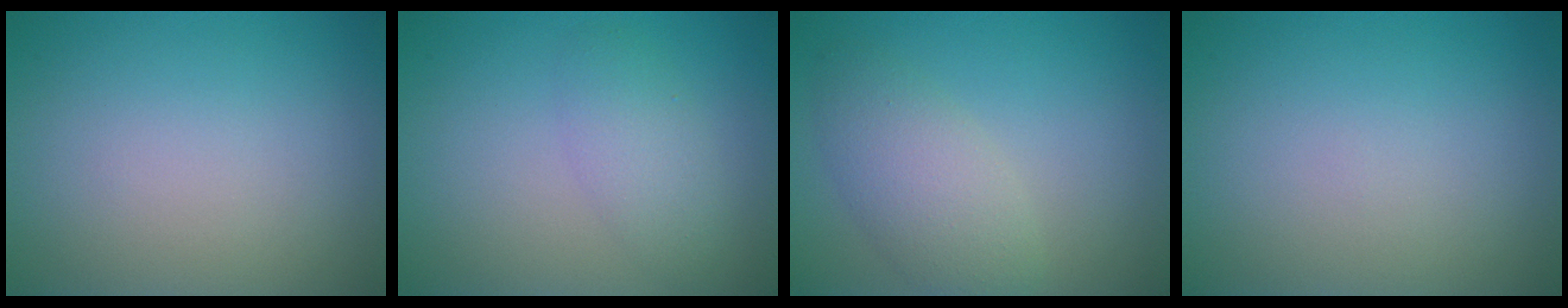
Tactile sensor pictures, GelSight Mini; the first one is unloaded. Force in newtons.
{"total": 2.4, "press": 2.4, "slide": 0.2}
{"total": 3.9, "press": 3.9, "slide": 0.2}
{"total": 0.0}